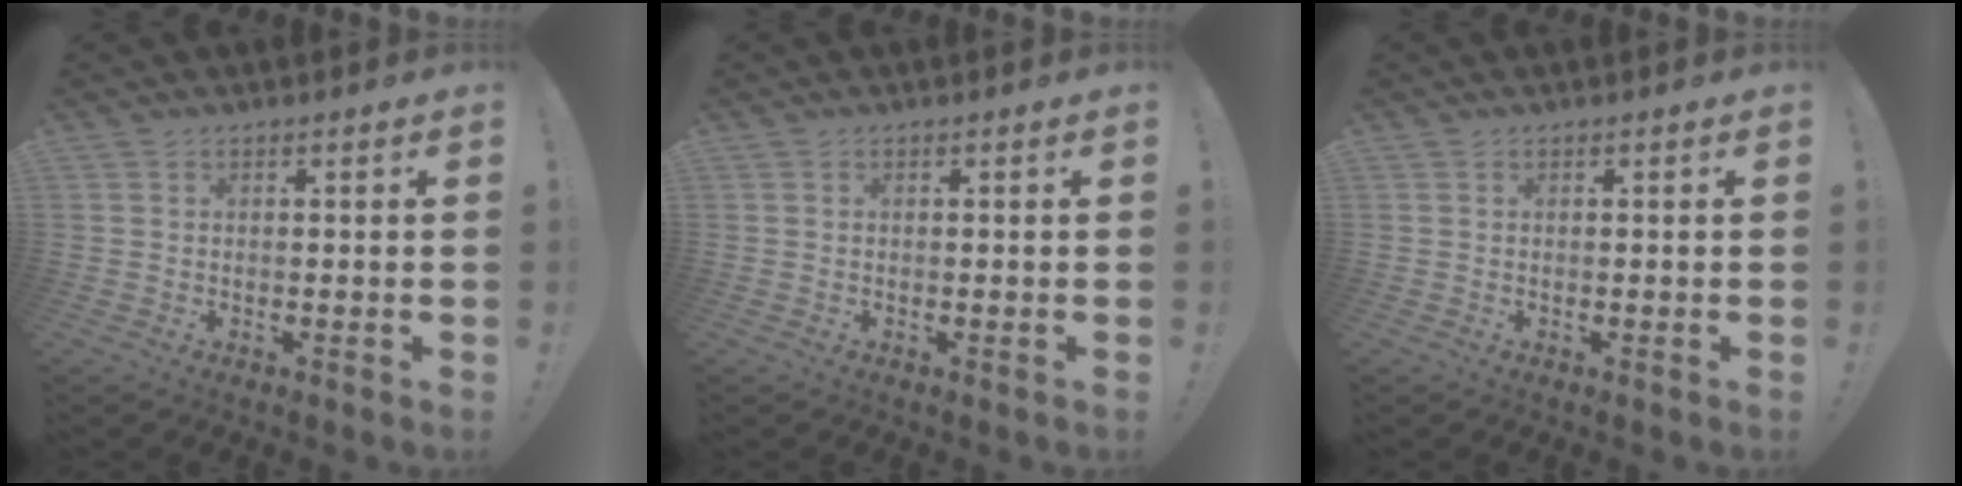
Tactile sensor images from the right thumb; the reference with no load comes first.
{"total": 0.0}
{"total": 0.0}